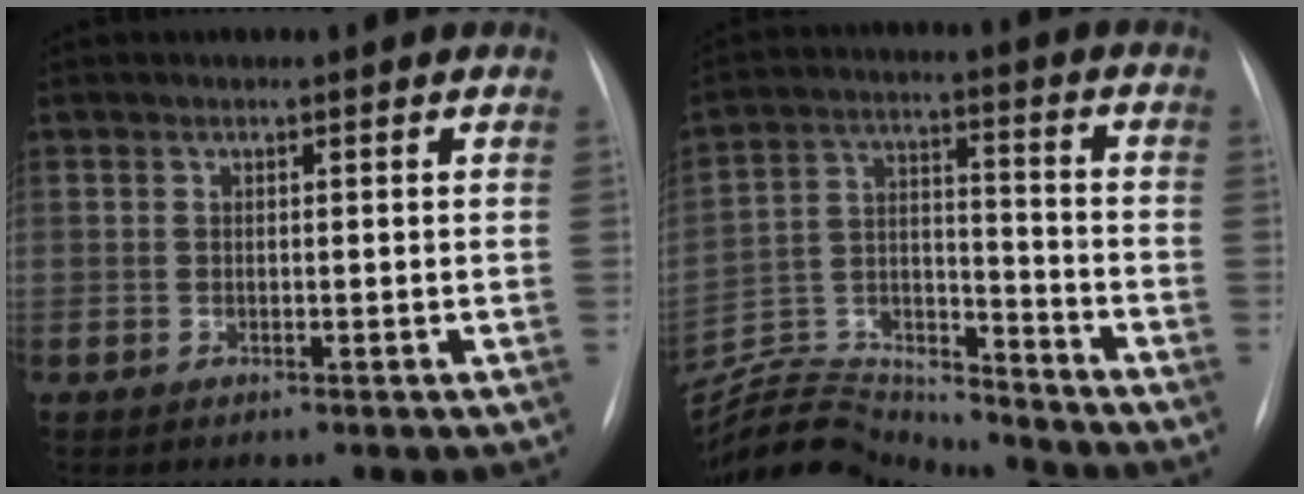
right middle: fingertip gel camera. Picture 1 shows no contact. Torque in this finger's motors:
{"motor_torque": [-0.56, -0.69, -0.02, -0.01]}